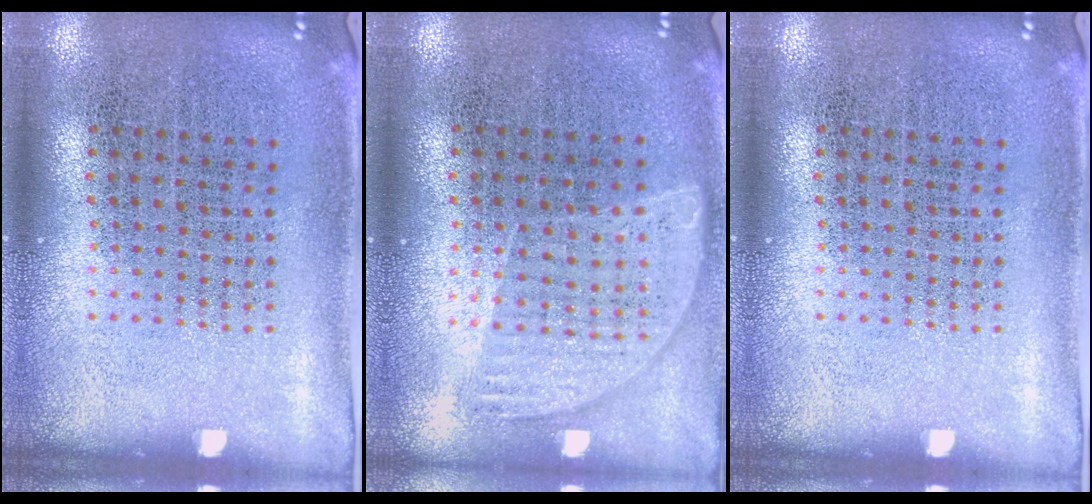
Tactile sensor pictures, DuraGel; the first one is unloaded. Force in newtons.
{"total": 0.9, "press": 0.8, "slide": 0.3}
{"total": 0.0}